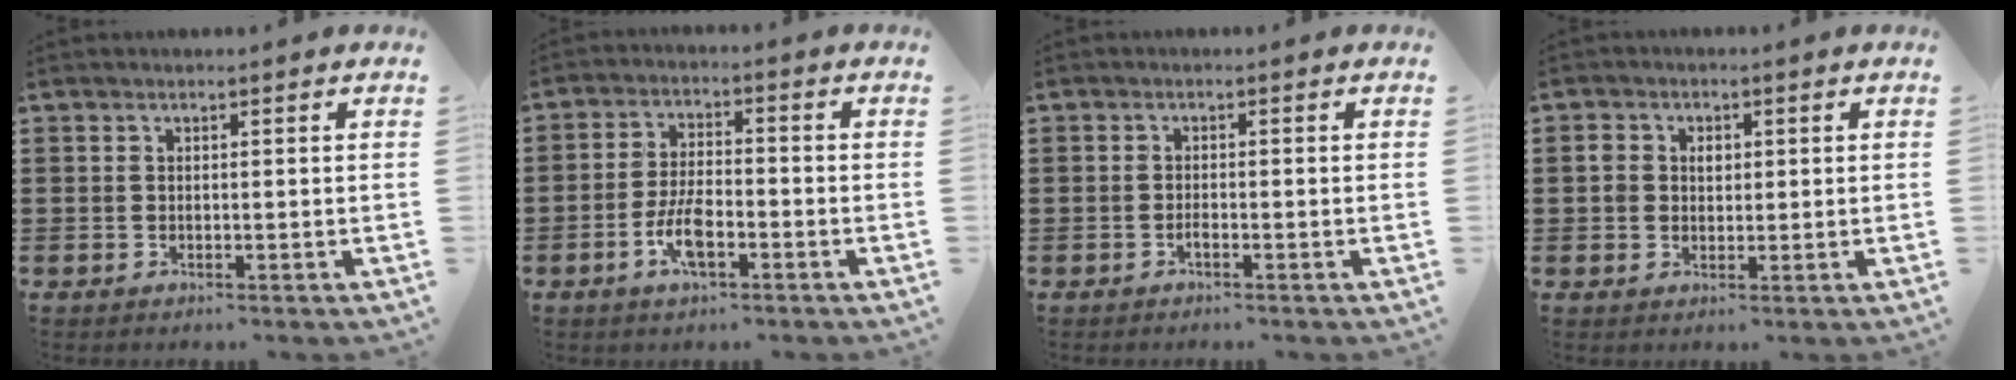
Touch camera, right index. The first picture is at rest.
{"total": 6.1, "force": [-2.6, 2.4, 5.0], "torque": [-0.117, 0.000, -0.055]}
{"total": 1.0, "force": [-0.6, 0.2, 0.7], "torque": [-0.016, -0.005, -0.011]}
{"total": 2.4, "force": [0.3, 2.0, 1.4], "torque": [-0.033, 0.013, 0.004]}